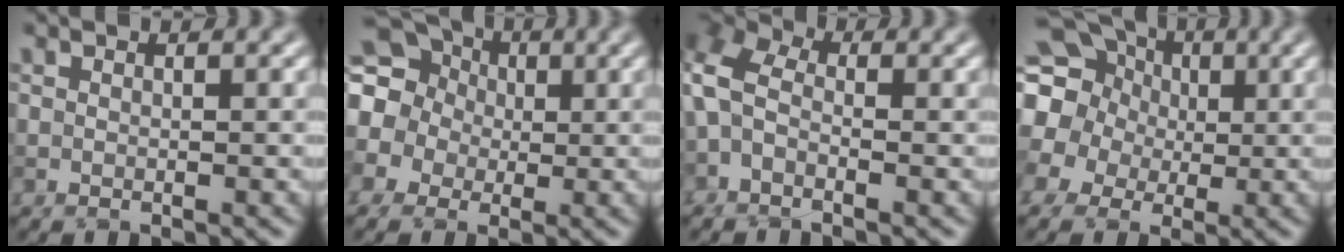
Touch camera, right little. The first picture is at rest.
{"total": 13.4, "force": [2.2, 12.2, 5.3], "torque": [-0.142, 0.035, -0.007]}
{"total": 4.9, "force": [-0.6, 3.0, 3.8], "torque": [-0.101, 0.009, -0.025]}
{"total": 17.0, "force": [4.1, 15.2, 6.3], "torque": [-0.175, 0.019, 0.032]}